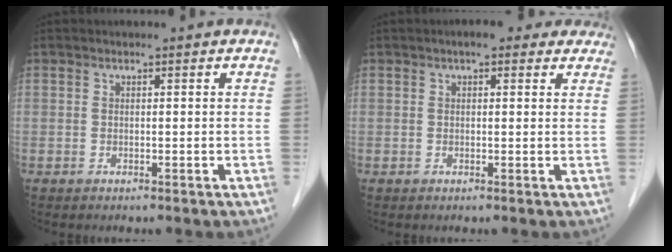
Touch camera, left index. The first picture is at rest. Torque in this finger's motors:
{"motor_torque": [0.52, -0.67, 0.22, 0.02]}